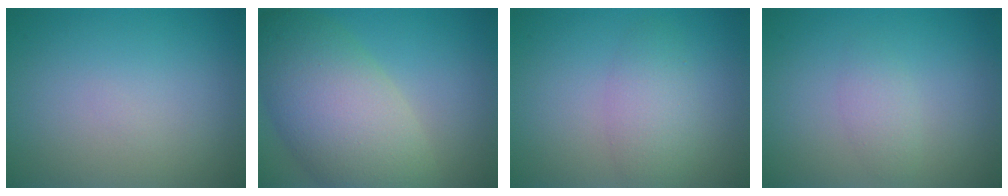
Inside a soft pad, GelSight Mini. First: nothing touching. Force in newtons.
{"total": 9.8, "press": 9.8, "slide": 0.6}
{"total": 3.0, "press": 3.0, "slide": 0.1}
{"total": 1.4, "press": 1.4, "slide": 0.0}